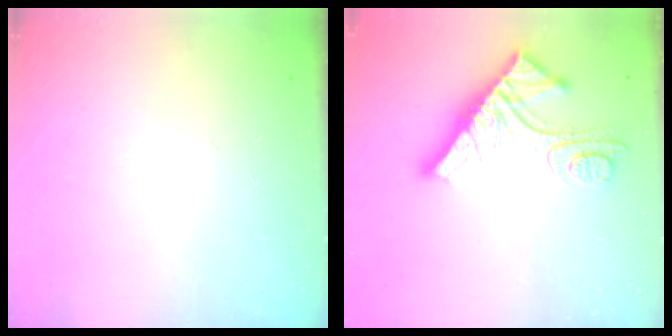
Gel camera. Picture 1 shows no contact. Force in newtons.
{"total": 13.4, "press": 13.4, "slide": 1.1}